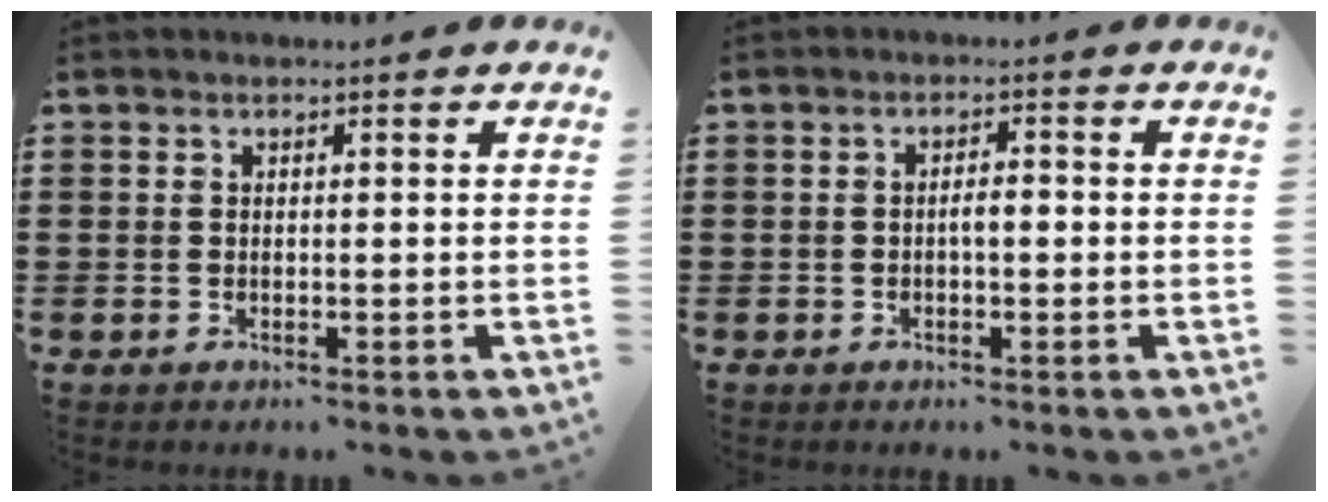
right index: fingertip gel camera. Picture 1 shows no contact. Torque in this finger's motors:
{"motor_torque": [0.50, -0.44, 0.05, 0.05]}